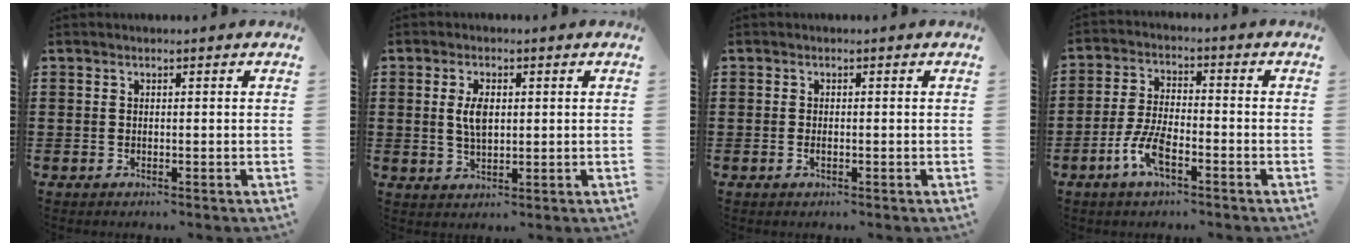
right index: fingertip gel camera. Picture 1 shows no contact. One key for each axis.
{"total": 4.3, "fx": 0.6, "fy": 2.0, "fz": 3.7, "tx": -0.076, "ty": 0.009, "tz": 0.009}
{"total": 0.8, "fx": -0.3, "fy": 0.2, "fz": 0.7, "tx": -0.016, "ty": -0.008, "tz": -0.003}
{"total": 6.6, "fx": -3.4, "fy": 2.3, "fz": 5.2, "tx": -0.127, "ty": -0.009, "tz": -0.068}